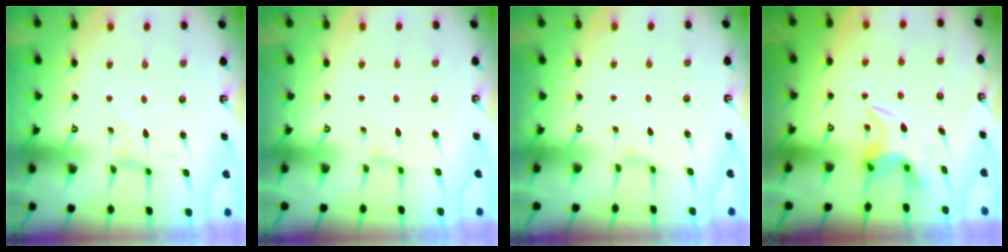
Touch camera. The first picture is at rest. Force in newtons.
{"total": 1.3, "press": 1.2, "slide": 0.3}
{"total": 1.5, "press": 1.5, "slide": 0.3}
{"total": 6.3, "press": 6.2, "slide": 0.7}